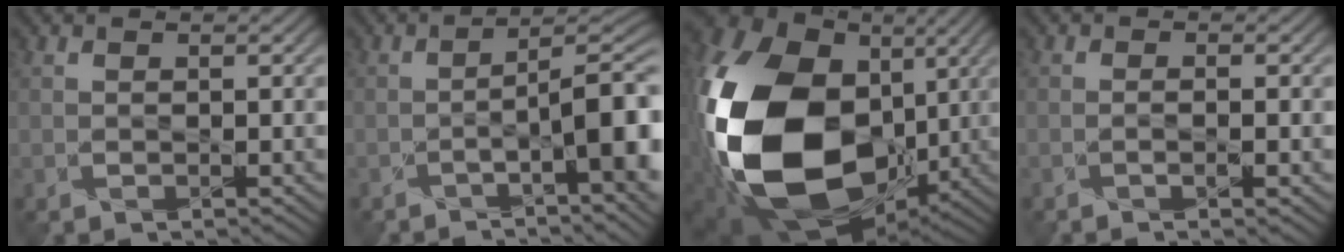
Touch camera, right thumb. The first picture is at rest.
{"total": 11.4, "force": [-2.7, 3.3, 10.5], "torque": [-0.132, -0.009, -0.044]}
{"total": 22.6, "force": [-1.3, 16.0, 15.9], "torque": [-0.413, -0.052, -0.003]}
{"total": 1.2, "force": [-0.5, 0.2, 1.1], "torque": [-0.015, -0.002, -0.012]}